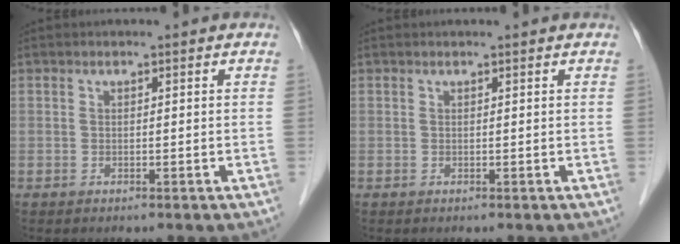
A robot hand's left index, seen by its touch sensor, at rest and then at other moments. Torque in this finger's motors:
{"motor_torque": [0.01, 0.00, -0.02, -0.01]}